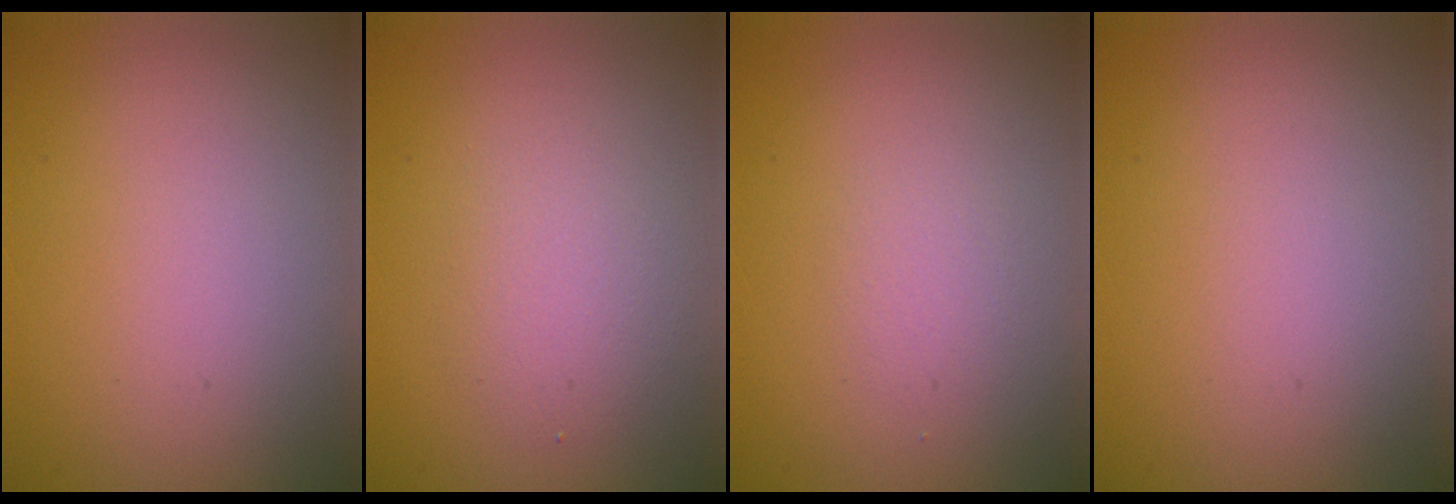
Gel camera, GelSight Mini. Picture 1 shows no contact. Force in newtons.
{"total": 2.2, "press": 2.2, "slide": 0.0}
{"total": 1.1, "press": 1.1, "slide": 0.0}
{"total": 0.0}